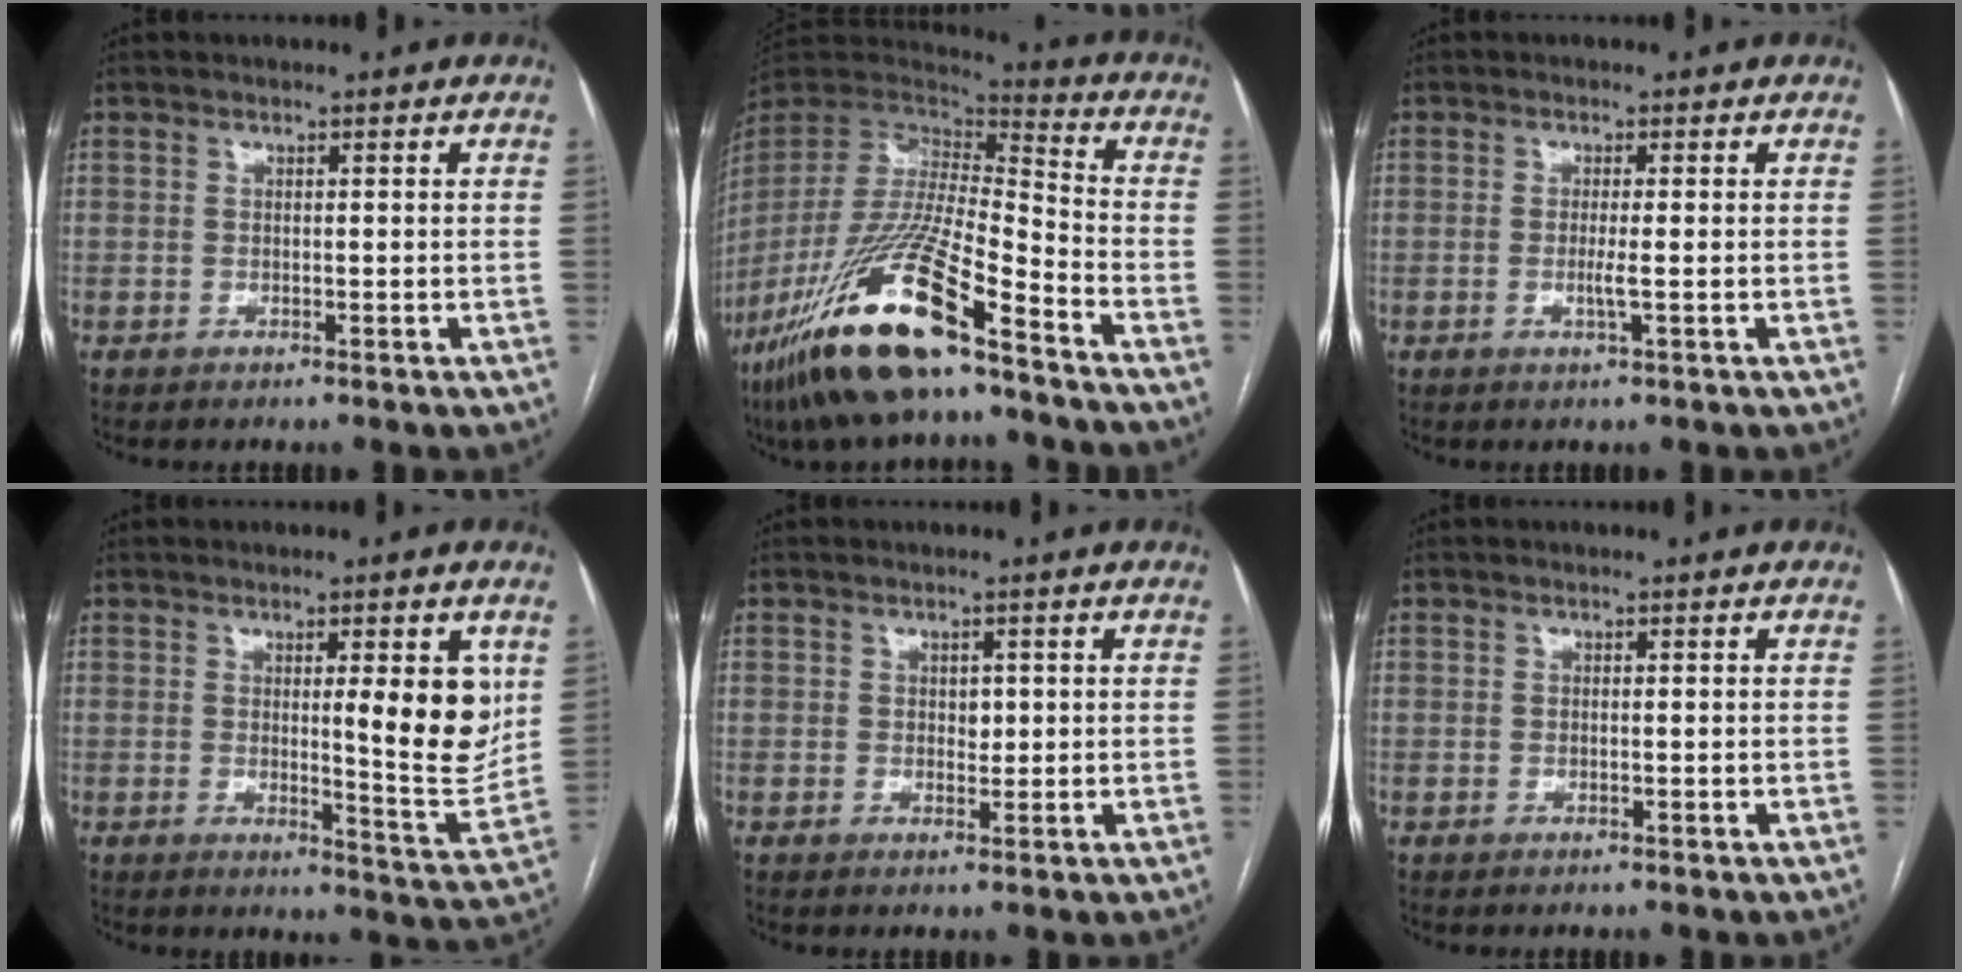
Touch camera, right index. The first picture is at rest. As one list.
[{"total": 22.5, "force": [-14.6, 3.7, 16.7], "torque": [-0.346, -0.053, -0.275]}, {"total": 2.0, "force": [-0.4, -0.3, 1.9], "torque": [-0.039, -0.004, -0.009]}, {"total": 10.0, "force": [2.6, 1.5, 9.6], "torque": [-0.116, -0.024, 0.035]}, {"total": 1.5, "force": [0.3, 1.0, 1.0], "torque": [-0.010, 0.000, 0.004]}, {"total": 0.0}]